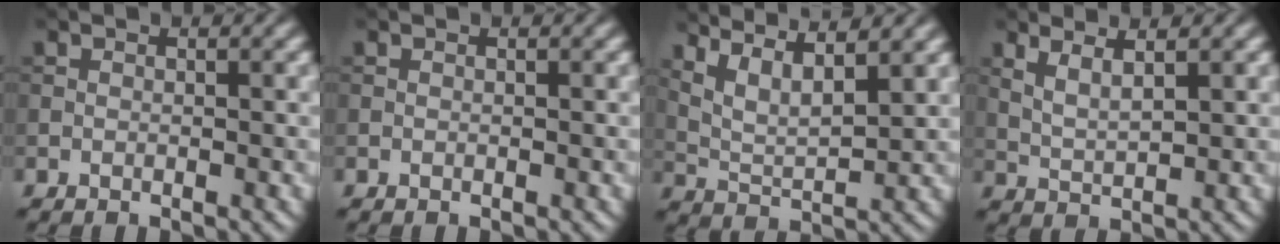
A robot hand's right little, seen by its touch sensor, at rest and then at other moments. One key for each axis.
{"total": 0.0}
{"total": 6.2, "fx": 4.7, "fy": 1.7, "fz": 3.6, "tx": -0.067, "ty": 0.014, "tz": 0.072}
{"total": 2.3, "fx": 1.6, "fy": 0.5, "fz": 1.7, "tx": -0.035, "ty": -0.003, "tz": 0.032}